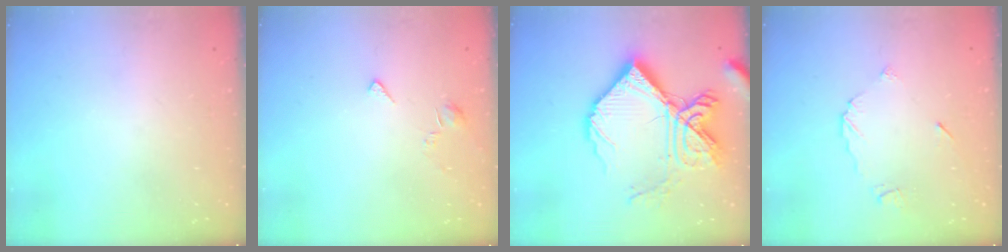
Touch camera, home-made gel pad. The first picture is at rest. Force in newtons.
{"total": 1.9, "press": 1.9, "slide": 0.4}
{"total": 24.0, "press": 23.8, "slide": 2.9}
{"total": 4.8, "press": 4.8, "slide": 0.1}